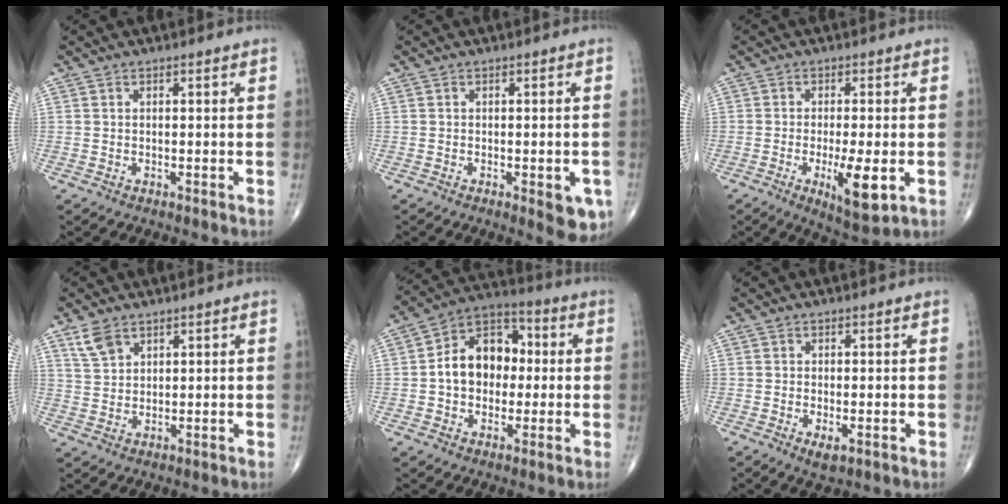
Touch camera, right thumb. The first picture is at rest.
{"total": 5.6, "force": [-2.0, 2.1, 4.8], "torque": [-0.040, -0.004, -0.021]}
{"total": 8.7, "force": [-2.4, 2.4, 8.0], "torque": [-0.128, -0.018, -0.034]}
{"total": 4.5, "force": [3.0, 2.6, 2.1], "torque": [-0.036, -0.009, 0.066]}
{"total": 13.6, "force": [0.2, 10.0, 9.2], "torque": [-0.113, 0.032, -0.006]}
{"total": 2.5, "force": [-0.8, 1.0, 2.1], "torque": [-0.035, -0.005, -0.013]}